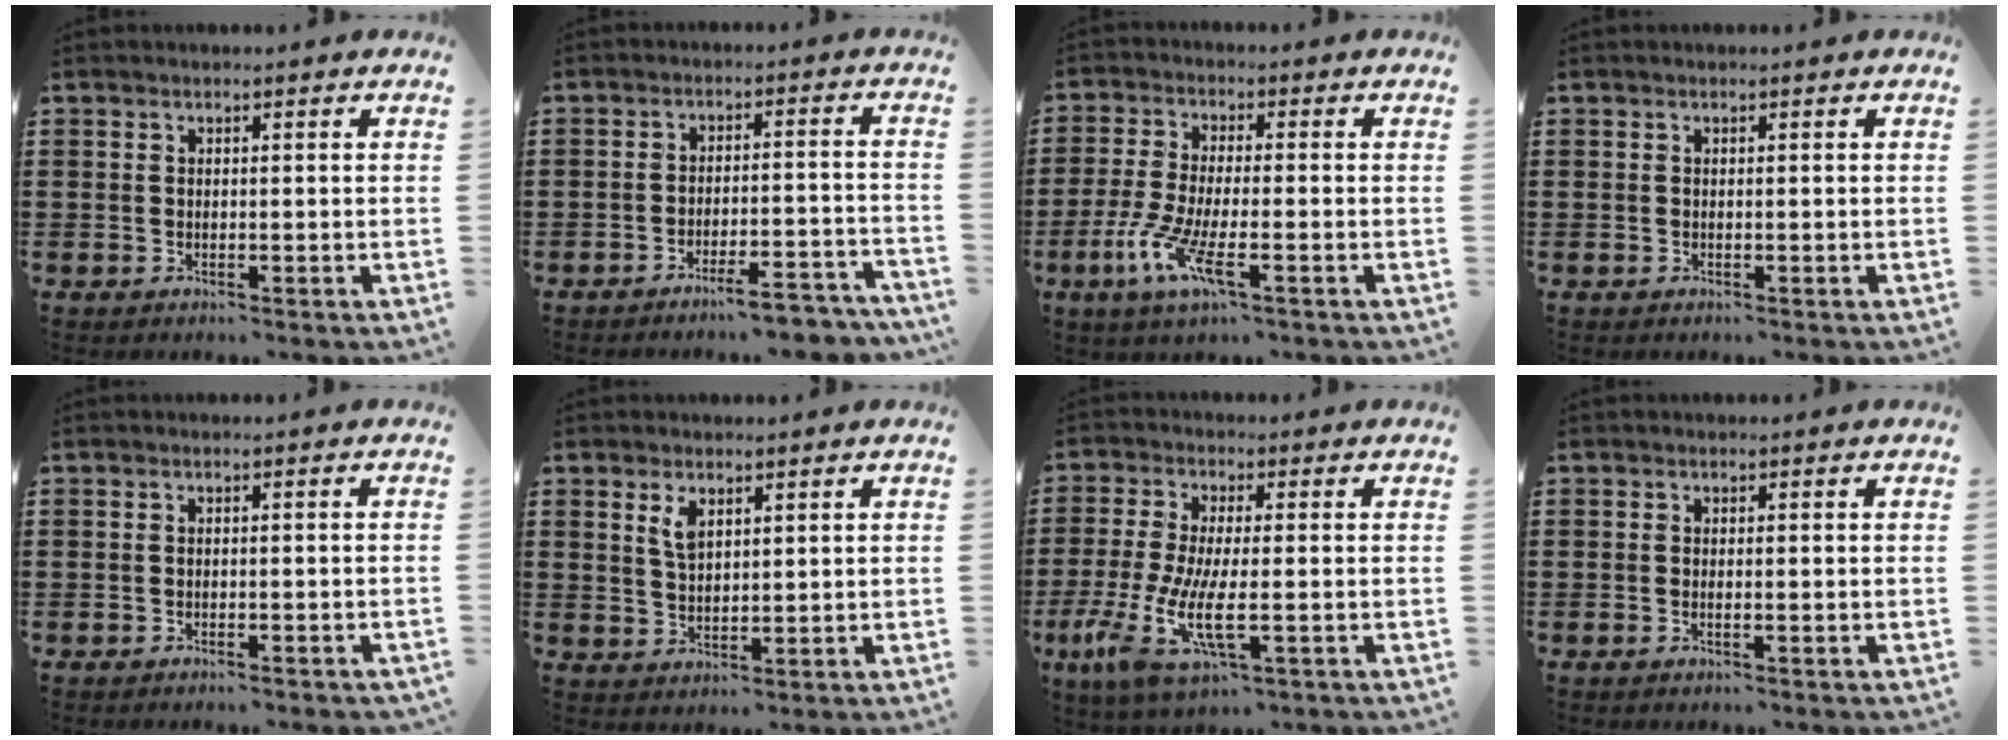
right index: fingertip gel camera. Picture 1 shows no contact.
{"total": 5.5, "force": [-4.8, 0.0, 2.6], "torque": [-0.040, -0.010, -0.088]}
{"total": 7.5, "force": [-3.5, 1.5, 6.5], "torque": [-0.147, -0.015, -0.067]}
{"total": 0.0}
{"total": 1.0, "force": [-0.9, -0.1, 0.3], "torque": [-0.009, -0.004, -0.017]}
{"total": 3.2, "force": [1.8, 1.5, 2.2], "torque": [-0.050, 0.005, 0.032]}
{"total": 9.3, "force": [-3.0, 2.2, 8.5], "torque": [-0.197, -0.022, -0.057]}
{"total": 0.7, "force": [-0.4, 0.1, 0.6], "torque": [-0.011, -0.003, -0.006]}